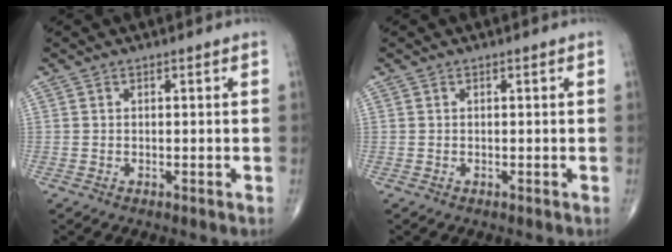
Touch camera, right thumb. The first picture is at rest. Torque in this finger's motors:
{"motor_torque": [-0.01, 0.00, 0.04, 0.04, 0.01]}